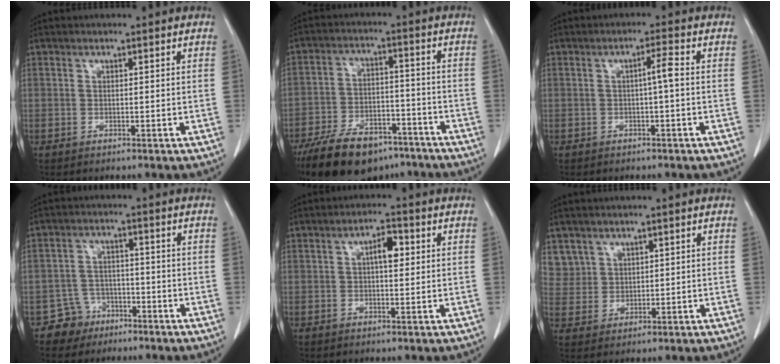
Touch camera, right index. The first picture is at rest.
{"total": 16.6, "force": [-12.3, 7.5, 8.2], "torque": [-0.163, 0.000, -0.200]}
{"total": 2.3, "force": [-0.1, 0.0, 2.3], "torque": [-0.036, 0.004, -0.003]}
{"total": 5.0, "force": [-3.1, 3.9, -0.4], "torque": [0.015, 0.013, -0.052]}
{"total": 3.6, "force": [0.7, 1.4, 3.3], "torque": [-0.055, 0.010, 0.010]}
{"total": 5.1, "force": [3.1, 4.1, -0.1], "torque": [0.013, 0.005, 0.067]}